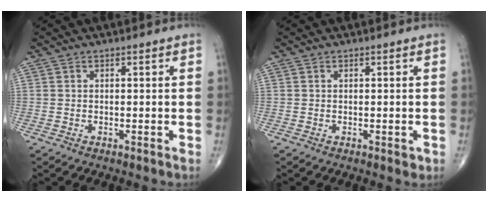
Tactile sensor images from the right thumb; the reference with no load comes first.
{"total": 0.8, "force": [-0.2, 0.5, 0.7], "torque": [-0.004, -0.002, -0.001]}